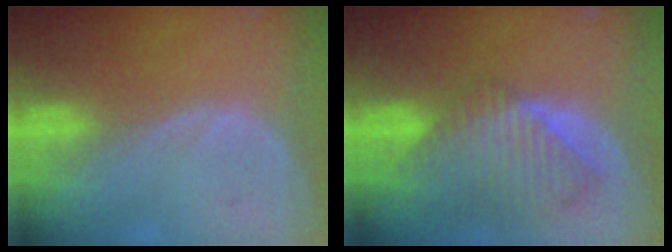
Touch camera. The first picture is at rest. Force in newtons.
{"total": 9.9, "press": 8.6, "slide": 5.0}